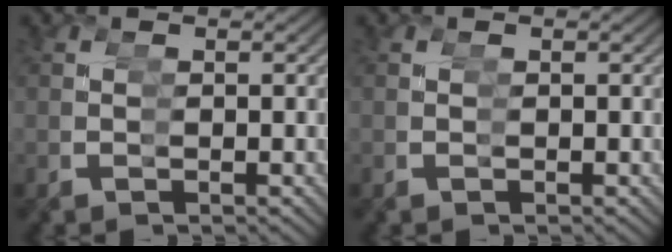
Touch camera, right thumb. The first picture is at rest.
{"total": 0.0}